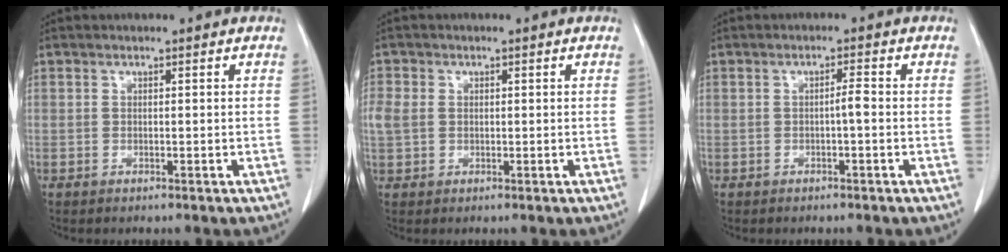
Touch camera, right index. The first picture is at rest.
{"total": 4.0, "force": [0.3, 3.3, 2.3], "torque": [-0.073, 0.018, 0.011]}
{"total": 1.8, "force": [-0.4, 0.2, 1.7], "torque": [-0.030, 0.003, -0.006]}